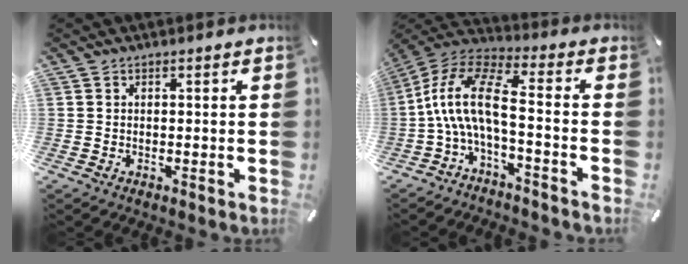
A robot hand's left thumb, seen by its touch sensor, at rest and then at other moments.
{"total": 12.5, "force": [-2.0, 4.8, 11.3], "torque": [-0.245, -0.005, -0.041]}